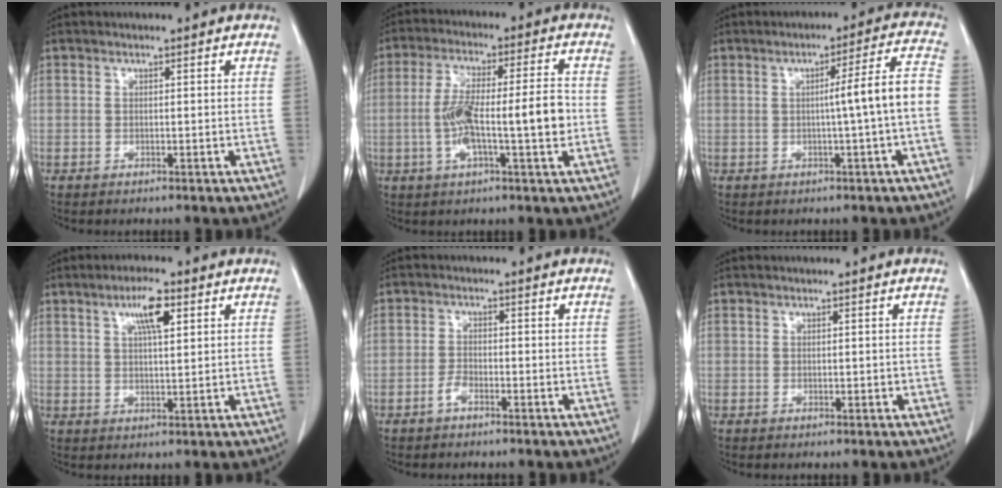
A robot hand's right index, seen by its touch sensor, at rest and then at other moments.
{"total": 11.1, "force": [-1.5, 1.4, 10.9], "torque": [-0.197, 0.016, -0.027]}
{"total": 7.3, "force": [-1.0, -1.1, 7.1], "torque": [-0.101, 0.013, -0.013]}
{"total": 5.6, "force": [2.6, 1.0, 4.8], "torque": [-0.089, 0.003, 0.045]}
{"total": 1.8, "force": [-1.2, 0.6, 1.2], "torque": [-0.020, 0.004, -0.022]}
{"total": 0.7, "force": [0.0, 0.4, 0.5], "torque": [-0.008, 0.000, 0.003]}